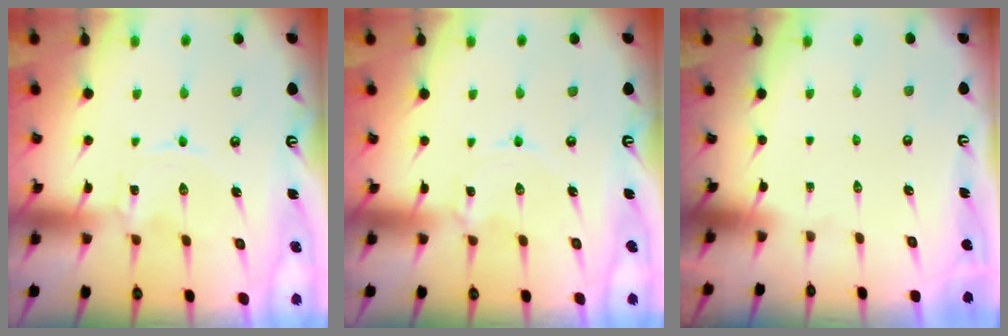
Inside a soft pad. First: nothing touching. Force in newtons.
{"total": 2.2, "press": 2.2, "slide": 0.2}
{"total": 0.0}